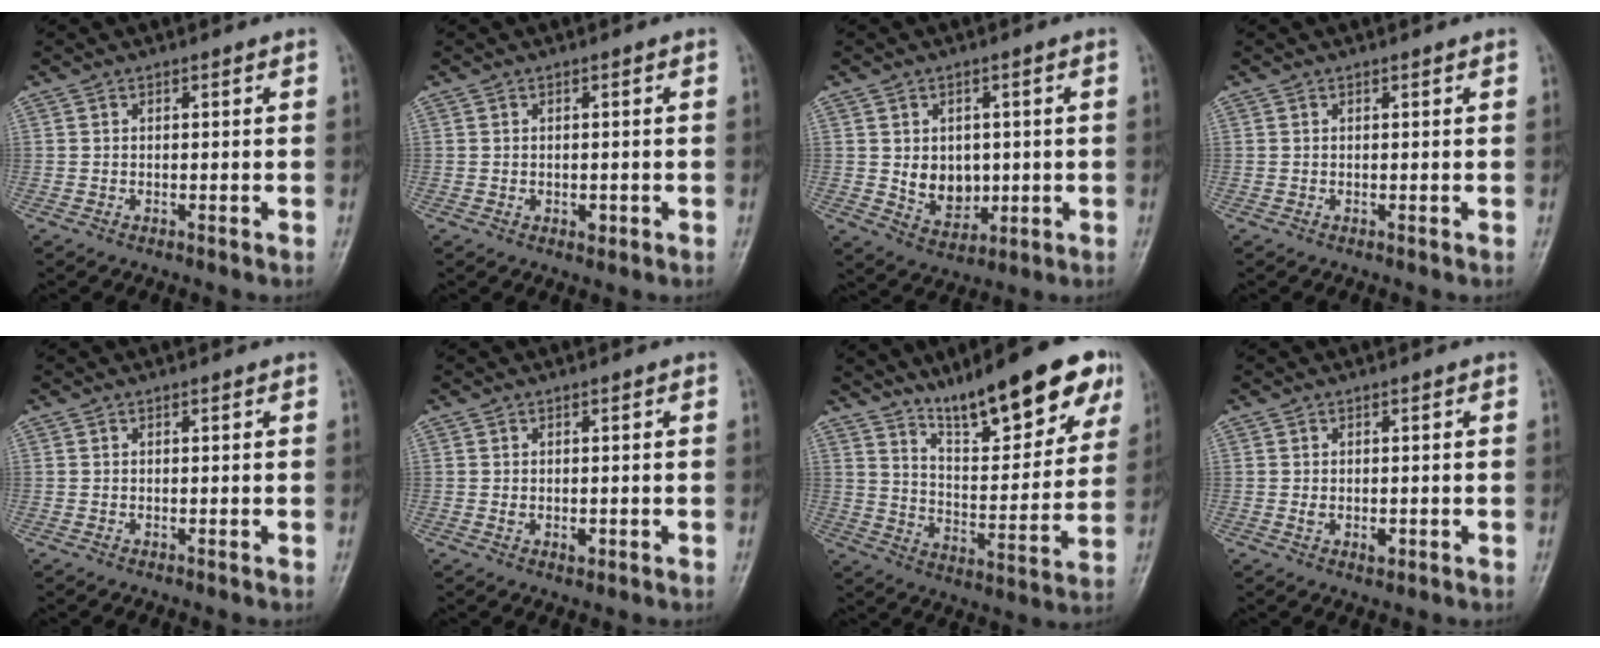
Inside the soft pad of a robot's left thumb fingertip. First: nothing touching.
{"total": 1.5, "force": [-0.4, 1.2, 1.0], "torque": [-0.008, 0.000, -0.003]}
{"total": 7.2, "force": [0.2, 5.6, 4.5], "torque": [-0.039, -0.010, 0.018]}
{"total": 0.0}
{"total": 0.0}
{"total": 1.7, "force": [-0.3, 1.1, 1.2], "torque": [-0.014, -0.002, -0.002]}
{"total": 19.2, "force": [12.8, 5.0, 13.4], "torque": [-0.159, -0.062, 0.205]}
{"total": 2.2, "force": [-0.4, 1.4, 1.7], "torque": [-0.021, 0.000, -0.003]}